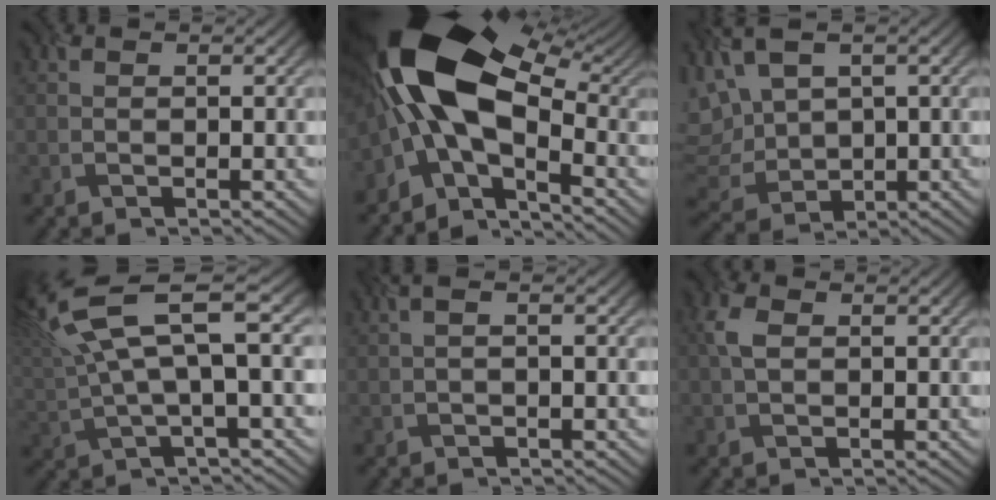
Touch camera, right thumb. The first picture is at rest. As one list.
[{"total": 15.4, "force": [-1.1, 8.2, 13.0], "torque": [-0.224, 0.001, -0.033]}, {"total": 9.2, "force": [2.5, 6.2, 6.3], "torque": [-0.171, -0.008, 0.056]}, {"total": 11.9, "force": [5.0, 2.6, 10.5], "torque": [-0.224, 0.013, 0.097]}, {"total": 1.2, "force": [0.3, 0.2, 1.2], "torque": [-0.026, 0.004, 0.005]}, {"total": 2.4, "force": [0.5, 1.6, 1.8], "torque": [-0.046, 0.006, 0.005]}]